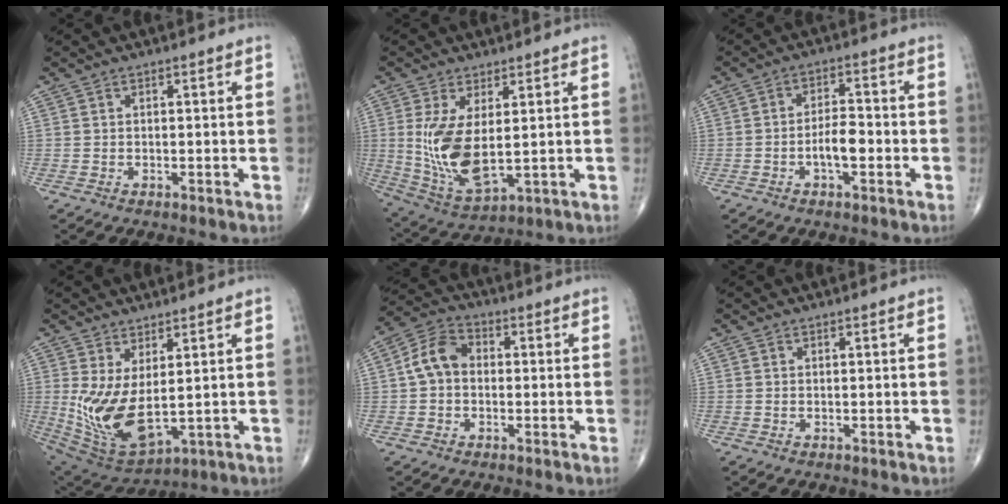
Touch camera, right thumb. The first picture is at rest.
{"total": 12.1, "force": [1.2, 5.2, 10.8], "torque": [-0.220, -0.023, 0.042]}
{"total": 5.4, "force": [-1.8, 2.3, 4.6], "torque": [-0.071, 0.017, -0.032]}
{"total": 13.2, "force": [1.2, 6.1, 11.6], "torque": [-0.228, -0.030, 0.049]}
{"total": 7.3, "force": [0.0, 5.5, 4.7], "torque": [-0.079, 0.025, -0.013]}
{"total": 0.0}